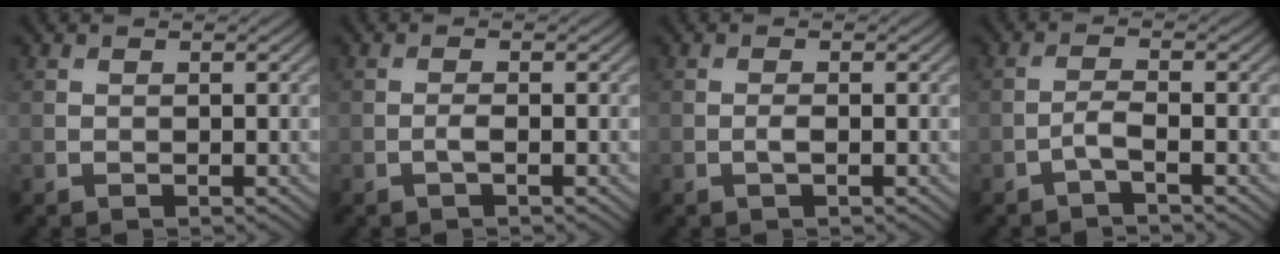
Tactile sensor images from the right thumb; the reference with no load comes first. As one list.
[{"total": 1.0, "force": [-0.4, 0.1, 0.8], "torque": [-0.018, 0.004, -0.010]}, {"total": 0.9, "force": [-0.3, 0.2, 0.8], "torque": [-0.018, 0.003, -0.007]}, {"total": 1.9, "force": [-1.2, 0.2, 1.5], "torque": [-0.033, 0.010, -0.031]}]